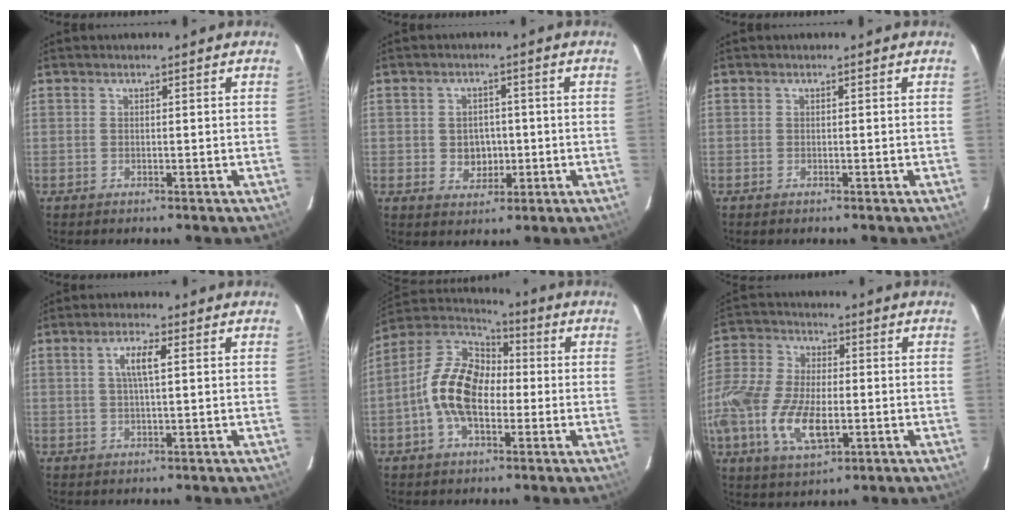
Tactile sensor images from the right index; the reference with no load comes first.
{"total": 4.7, "force": [-0.5, 4.1, 2.3], "torque": [-0.043, 0.006, 0.001]}
{"total": 0.0}
{"total": 4.0, "force": [1.0, 0.6, 3.8], "torque": [-0.074, 0.005, 0.018]}
{"total": 14.0, "force": [-2.2, 8.4, 11.0], "torque": [-0.223, 0.018, -0.048]}
{"total": 17.4, "force": [-5.1, 8.9, 14.0], "torque": [-0.315, -0.017, -0.098]}